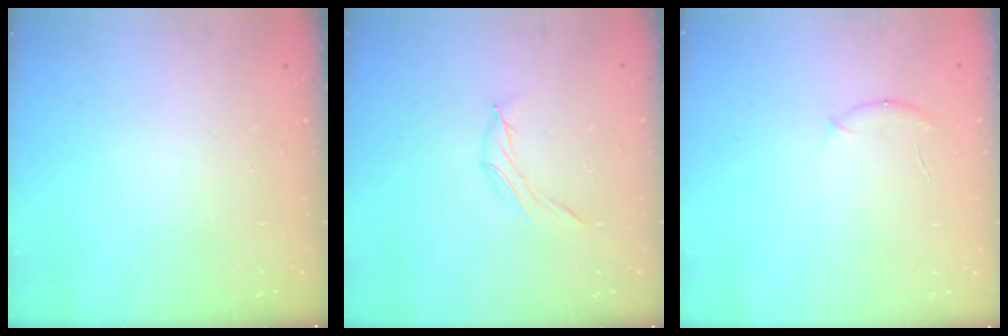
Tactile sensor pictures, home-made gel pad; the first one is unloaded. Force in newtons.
{"total": 4.3, "press": 4.1, "slide": 1.1}
{"total": 6.3, "press": 6.1, "slide": 1.8}